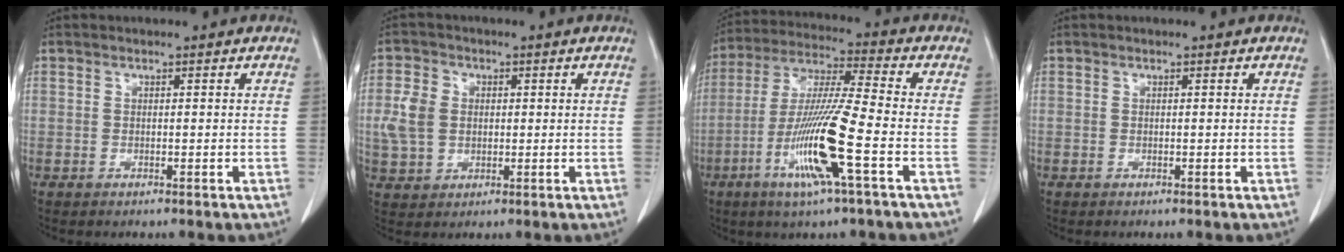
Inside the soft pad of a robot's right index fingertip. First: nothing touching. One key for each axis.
{"total": 6.3, "fx": 0.4, "fy": 5.0, "fz": 3.8, "tx": -0.098, "ty": 0.014, "tz": 0.012}
{"total": 14.2, "fx": -5.2, "fy": -0.4, "fz": 13.2, "tx": -0.269, "ty": -0.016, "tz": -0.104}
{"total": 0.0}